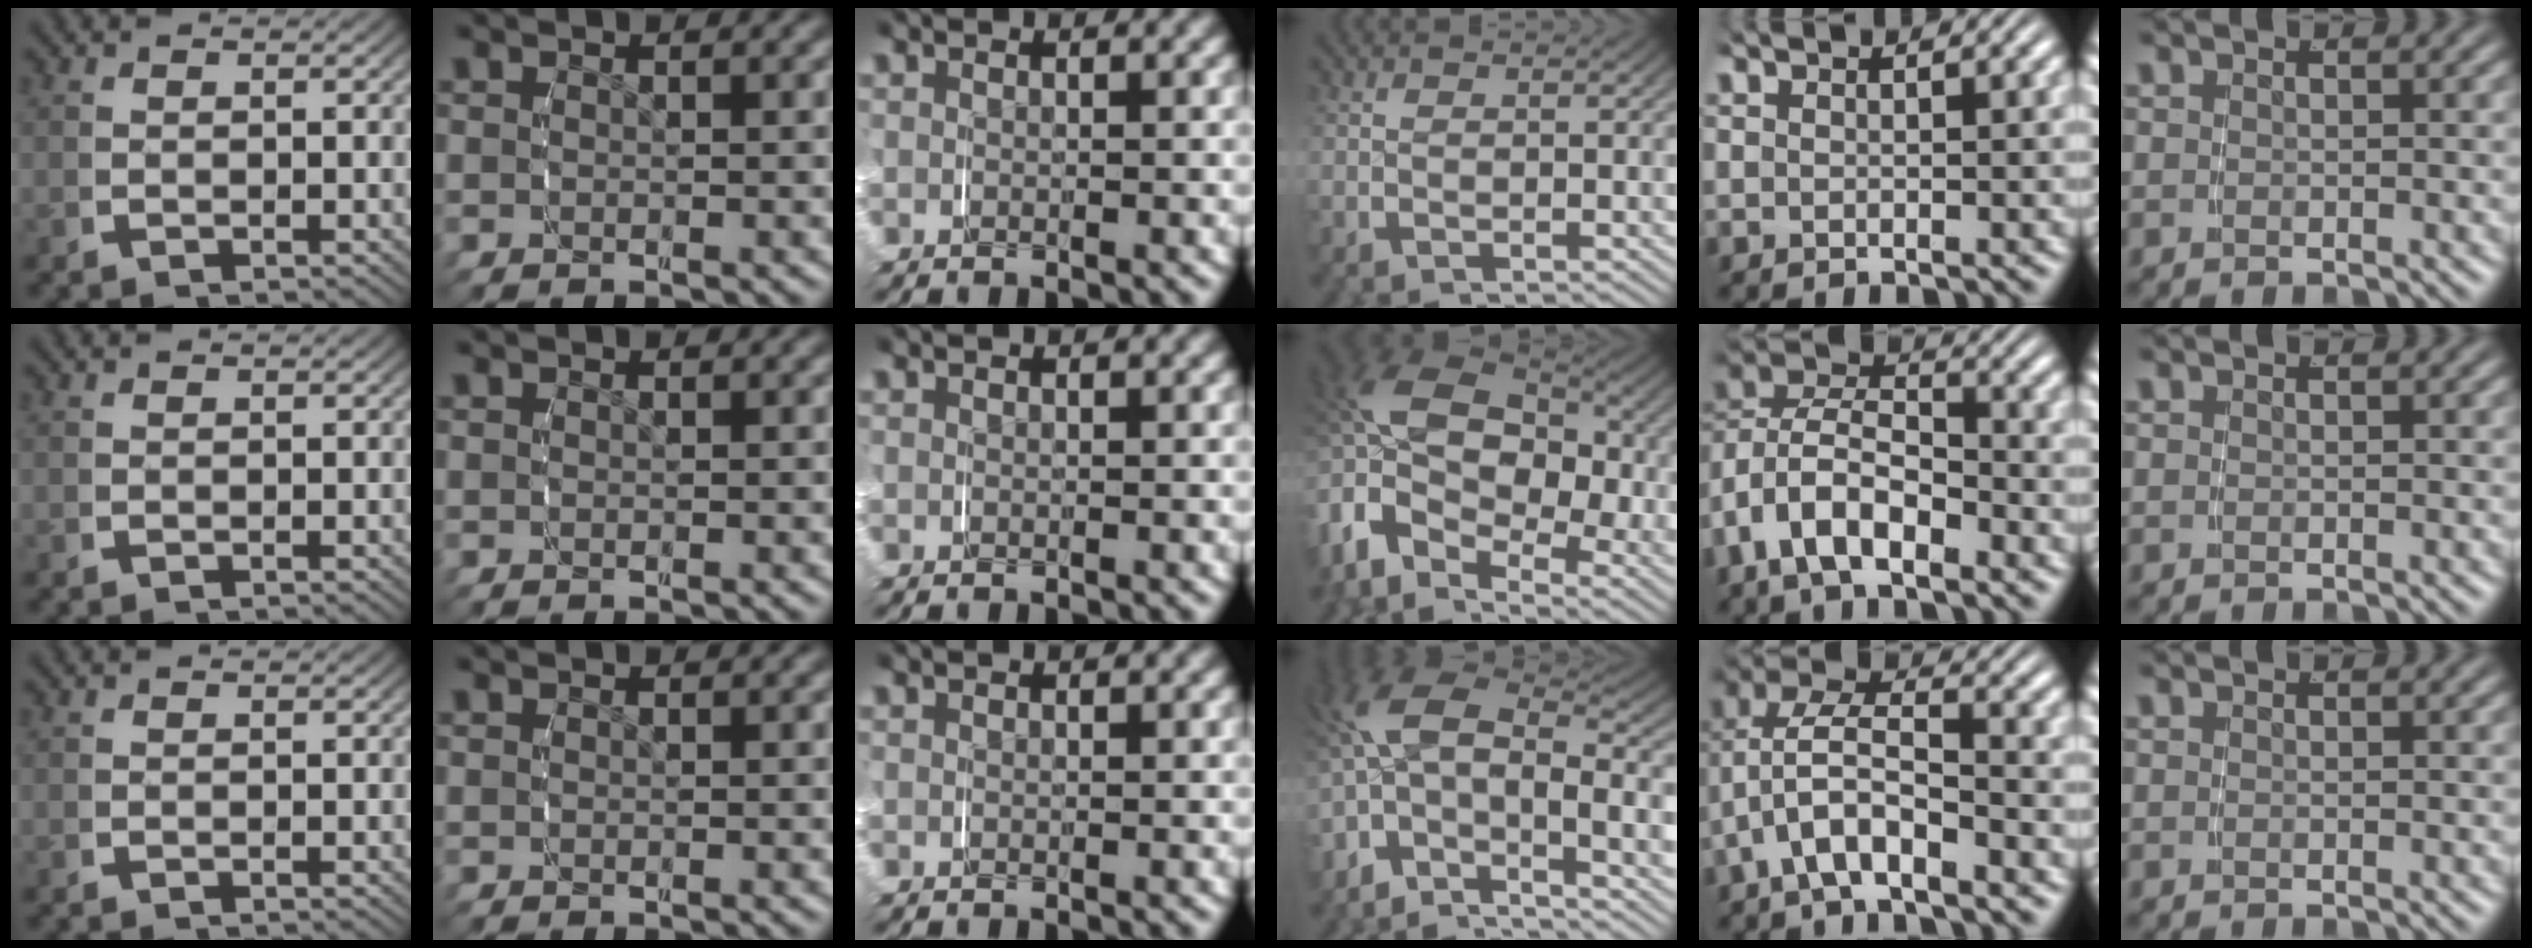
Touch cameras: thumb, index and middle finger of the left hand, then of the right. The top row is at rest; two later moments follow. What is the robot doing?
{"motion": "grasp_and_lifting", "object": "jacket"}